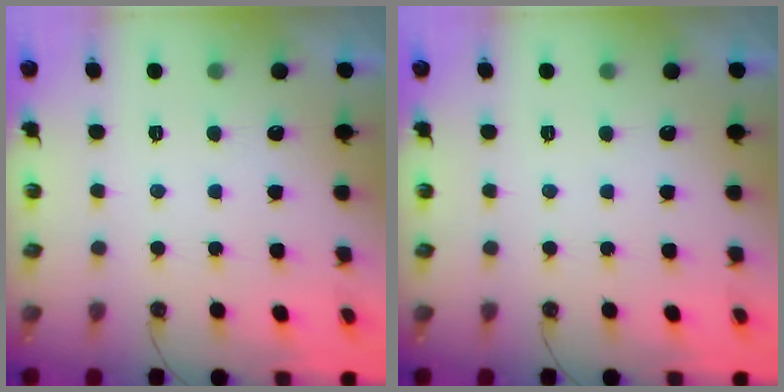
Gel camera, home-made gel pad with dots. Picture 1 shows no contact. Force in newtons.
{"total": 0.0}